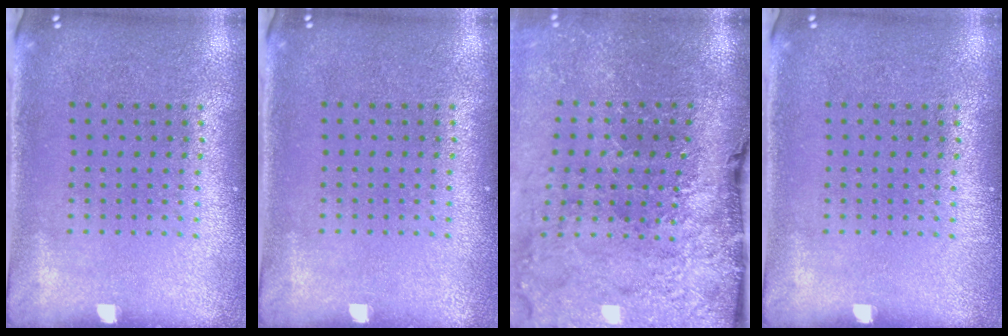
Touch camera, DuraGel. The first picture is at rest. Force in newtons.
{"total": 0.0}
{"total": 4.8, "press": 3.7, "slide": 3.0}
{"total": 0.0}